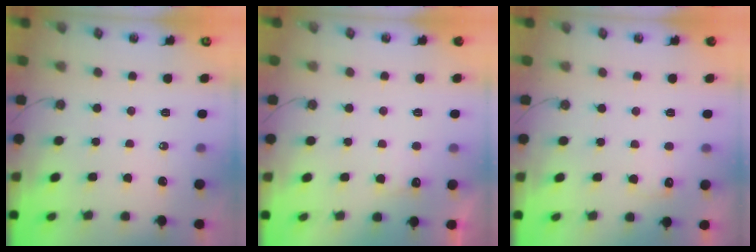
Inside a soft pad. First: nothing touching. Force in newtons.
{"total": 6.9, "press": 6.8, "slide": 1.4}
{"total": 5.3, "press": 5.1, "slide": 1.3}